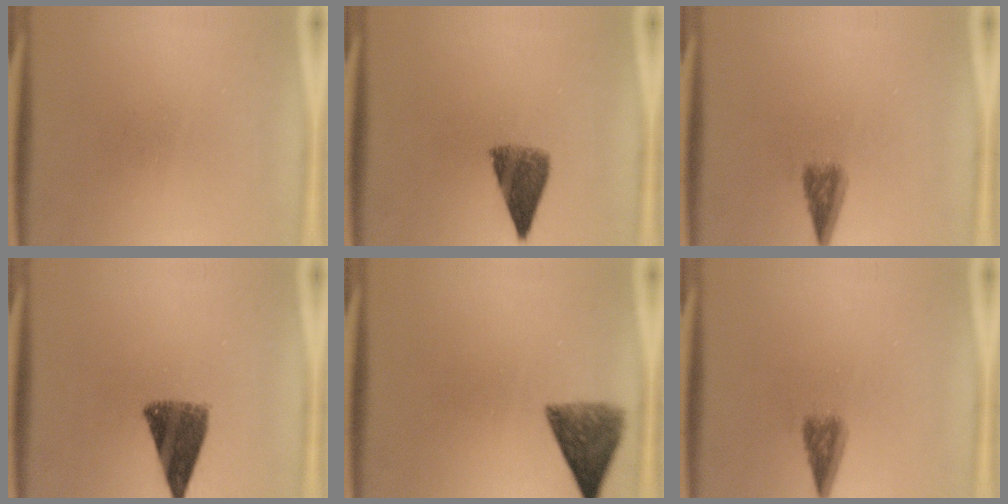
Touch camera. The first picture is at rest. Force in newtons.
{"total": 6.7}
{"total": 3.2}
{"total": 9.2}
{"total": 6.9}
{"total": 3.2}